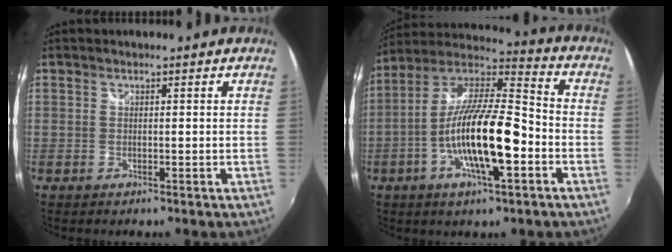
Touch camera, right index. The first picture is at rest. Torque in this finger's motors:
{"motor_torque": [1.60, -0.54, 1.05, 0.21]}